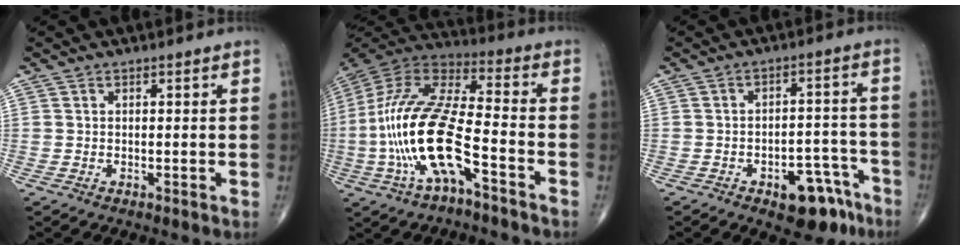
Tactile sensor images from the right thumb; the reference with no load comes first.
{"total": 20.8, "force": [-6.4, 7.1, 18.5], "torque": [-0.396, 0.043, -0.113]}
{"total": 10.5, "force": [-6.3, 5.3, 6.5], "torque": [-0.054, 0.053, -0.079]}